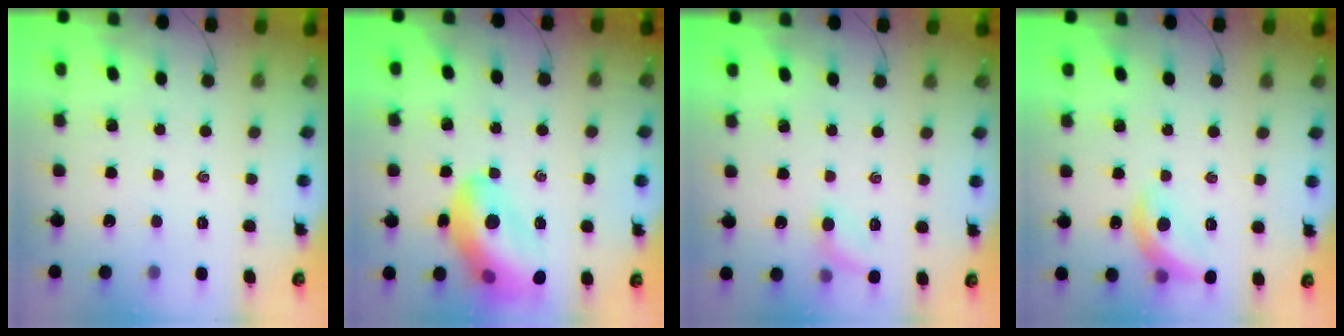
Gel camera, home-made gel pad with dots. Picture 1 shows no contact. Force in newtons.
{"total": 17.3, "press": 17.0, "slide": 2.9}
{"total": 6.5, "press": 6.2, "slide": 1.9}
{"total": 11.4, "press": 11.4, "slide": 1.2}